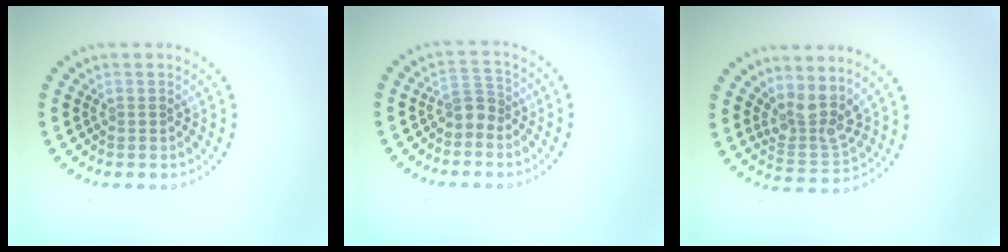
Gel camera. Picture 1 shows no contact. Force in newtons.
{"total": 2.0, "press": 1.6, "slide": 1.2}
{"total": 3.5, "press": 2.8, "slide": 2.2}